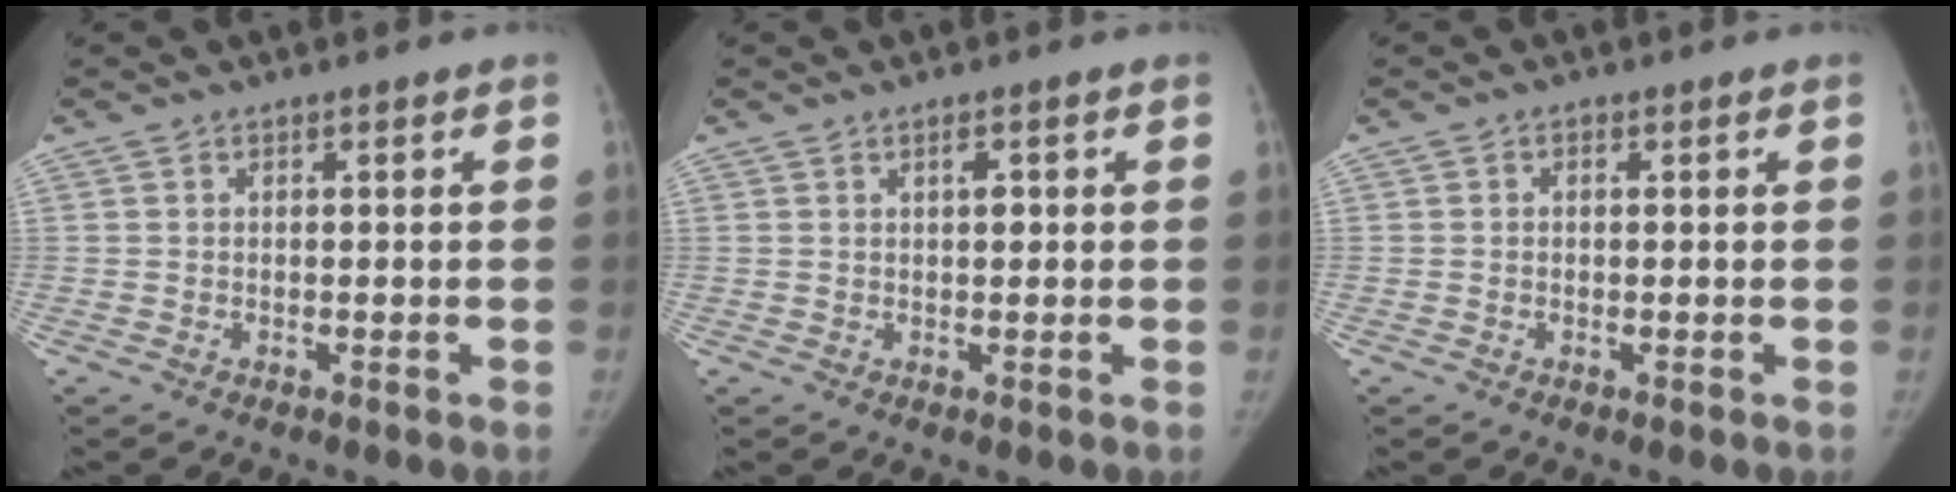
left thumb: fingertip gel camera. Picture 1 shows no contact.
{"total": 1.9, "force": [0.6, 0.9, 1.6], "torque": [-0.021, 0.001, 0.008]}
{"total": 0.6, "force": [0.0, 0.4, 0.3], "torque": [-0.004, 0.000, -0.004]}